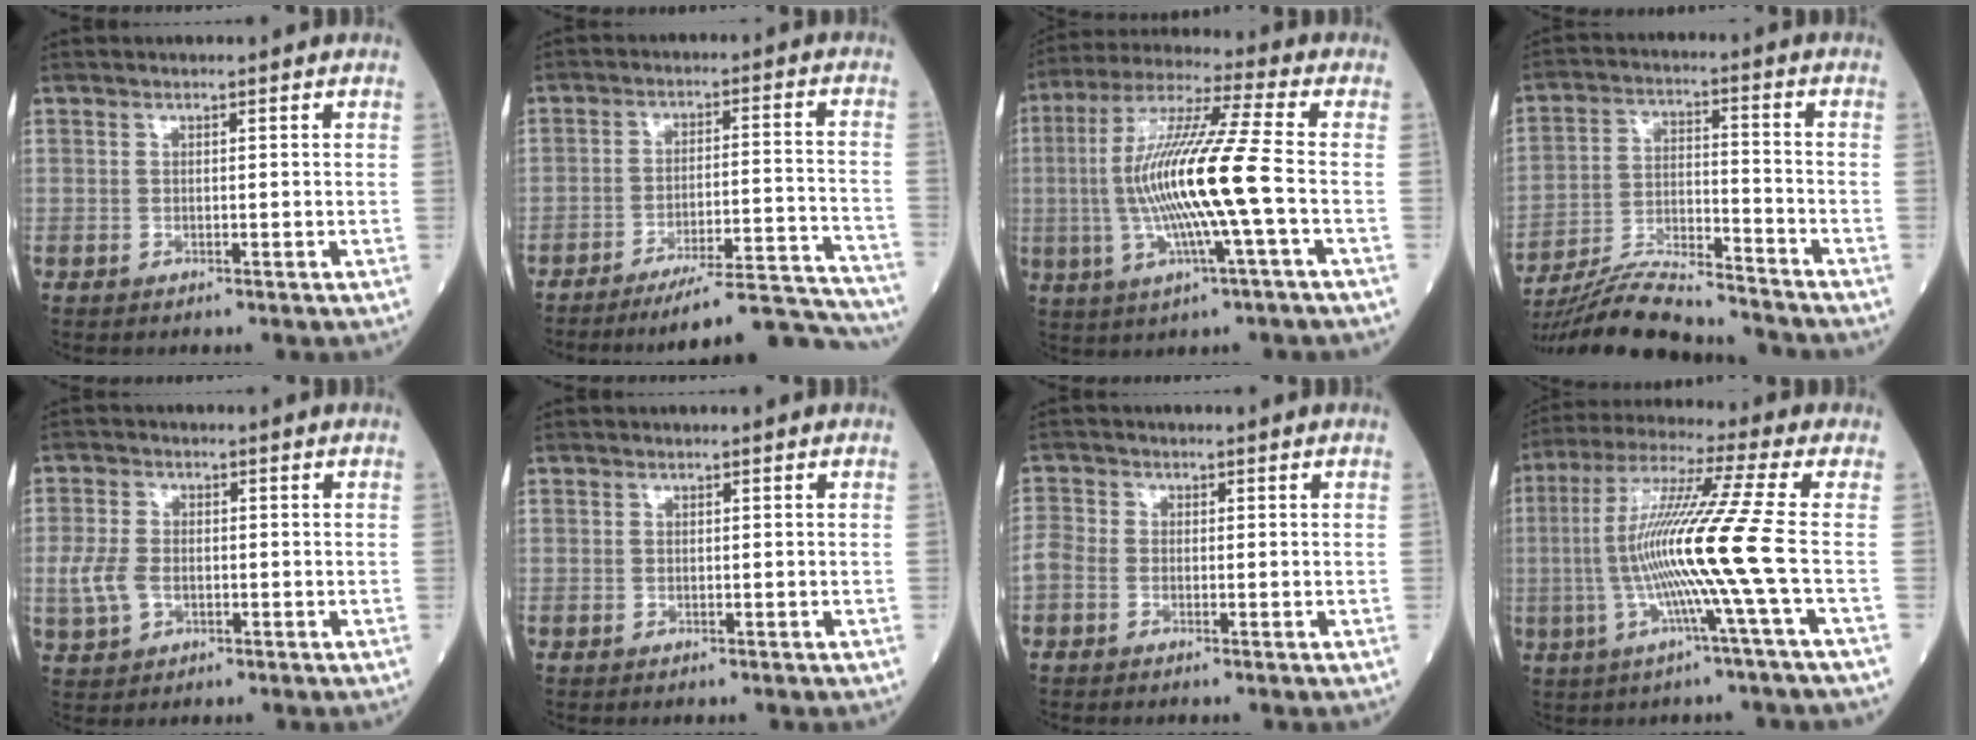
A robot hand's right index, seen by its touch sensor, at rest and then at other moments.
{"total": 18.9, "force": [-18.3, -1.0, 4.7], "torque": [-0.025, 0.011, -0.247]}
{"total": 15.0, "force": [-1.7, -0.5, 14.9], "torque": [-0.300, 0.005, -0.036]}
{"total": 15.4, "force": [-14.6, 0.2, 5.0], "torque": [-0.100, -0.005, -0.247]}
{"total": 4.8, "force": [-0.8, 3.2, 3.5], "torque": [-0.091, 0.004, -0.011]}
{"total": 0.0}
{"total": 2.4, "force": [-0.9, 1.7, 1.4], "torque": [-0.039, 0.002, -0.022]}
{"total": 13.7, "force": [-2.1, -2.9, 13.2], "torque": [-0.257, -0.003, -0.047]}